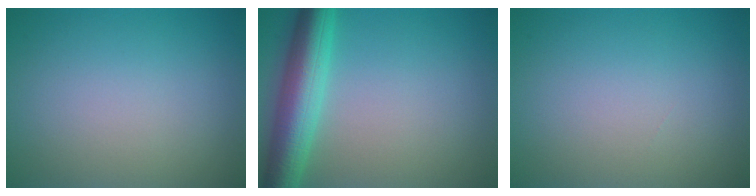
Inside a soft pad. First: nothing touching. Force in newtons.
{"total": 6.6, "press": 6.6, "slide": 0.2}
{"total": 0.0}